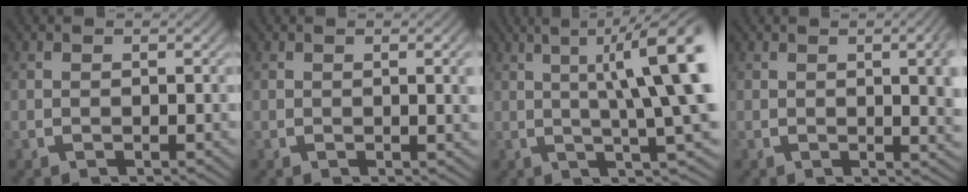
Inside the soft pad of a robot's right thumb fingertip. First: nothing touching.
{"total": 1.5, "force": [0.2, 0.1, 1.5], "torque": [-0.017, 0.000, 0.005]}
{"total": 11.9, "force": [3.2, 4.8, 10.4], "torque": [-0.122, 0.011, 0.036]}
{"total": 4.3, "force": [0.4, 1.3, 4.0], "torque": [-0.039, -0.002, 0.008]}